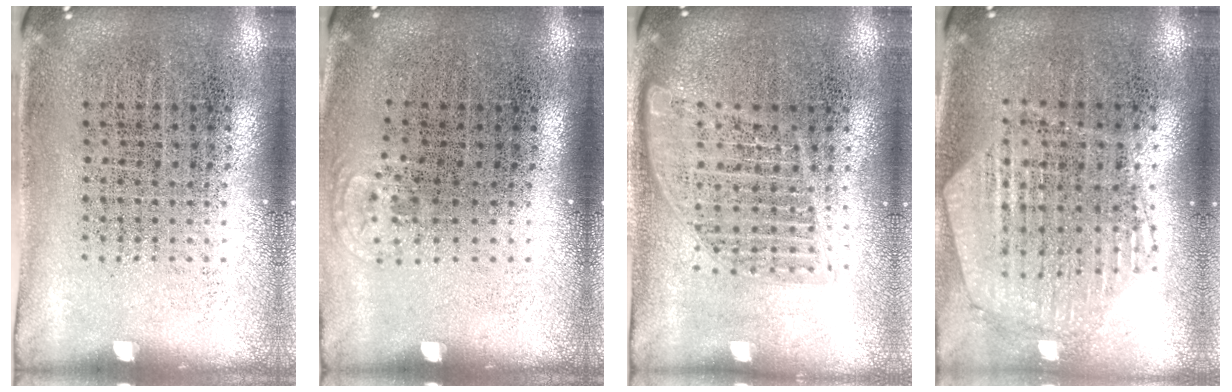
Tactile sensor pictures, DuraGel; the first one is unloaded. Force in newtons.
{"total": 0.6, "press": 0.5, "slide": 0.3}
{"total": 1.5, "press": 1.4, "slide": 0.7}
{"total": 1.1, "press": 1.1, "slide": 0.2}